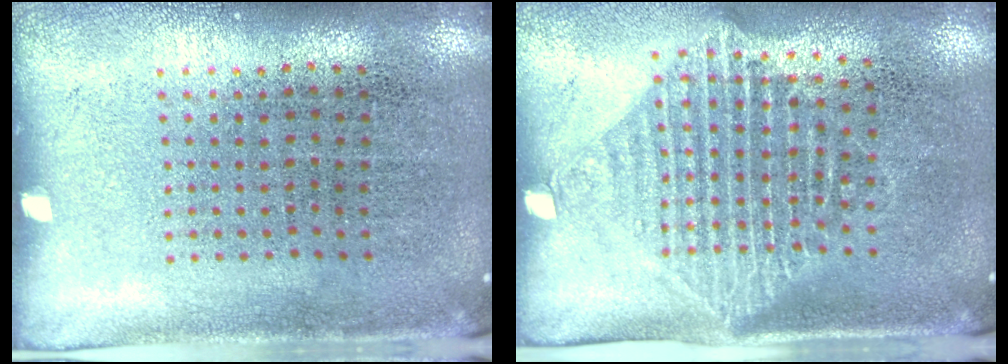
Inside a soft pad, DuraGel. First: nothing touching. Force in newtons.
{"total": 1.4, "press": 1.2, "slide": 0.9}